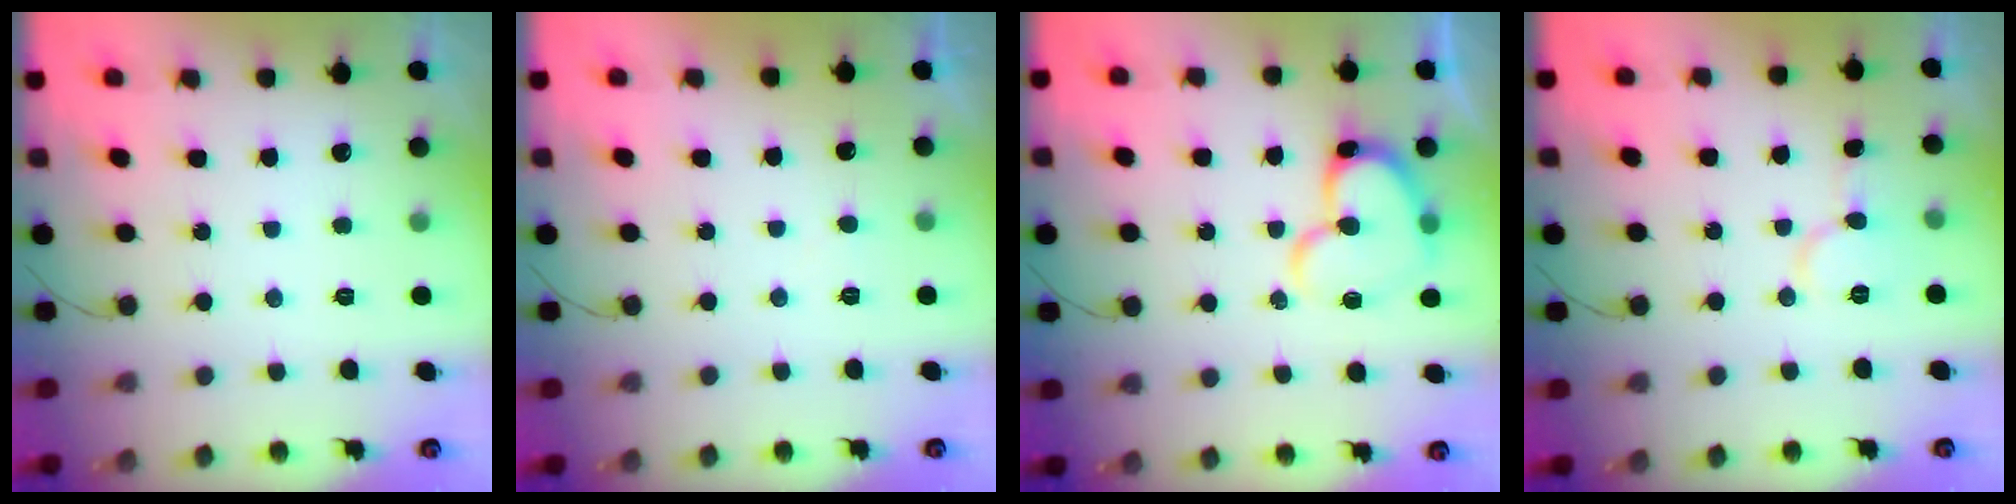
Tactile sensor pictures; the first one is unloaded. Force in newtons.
{"total": 2.3, "press": 2.3, "slide": 0.1}
{"total": 14.0, "press": 13.9, "slide": 1.2}
{"total": 7.7, "press": 7.7, "slide": 0.4}